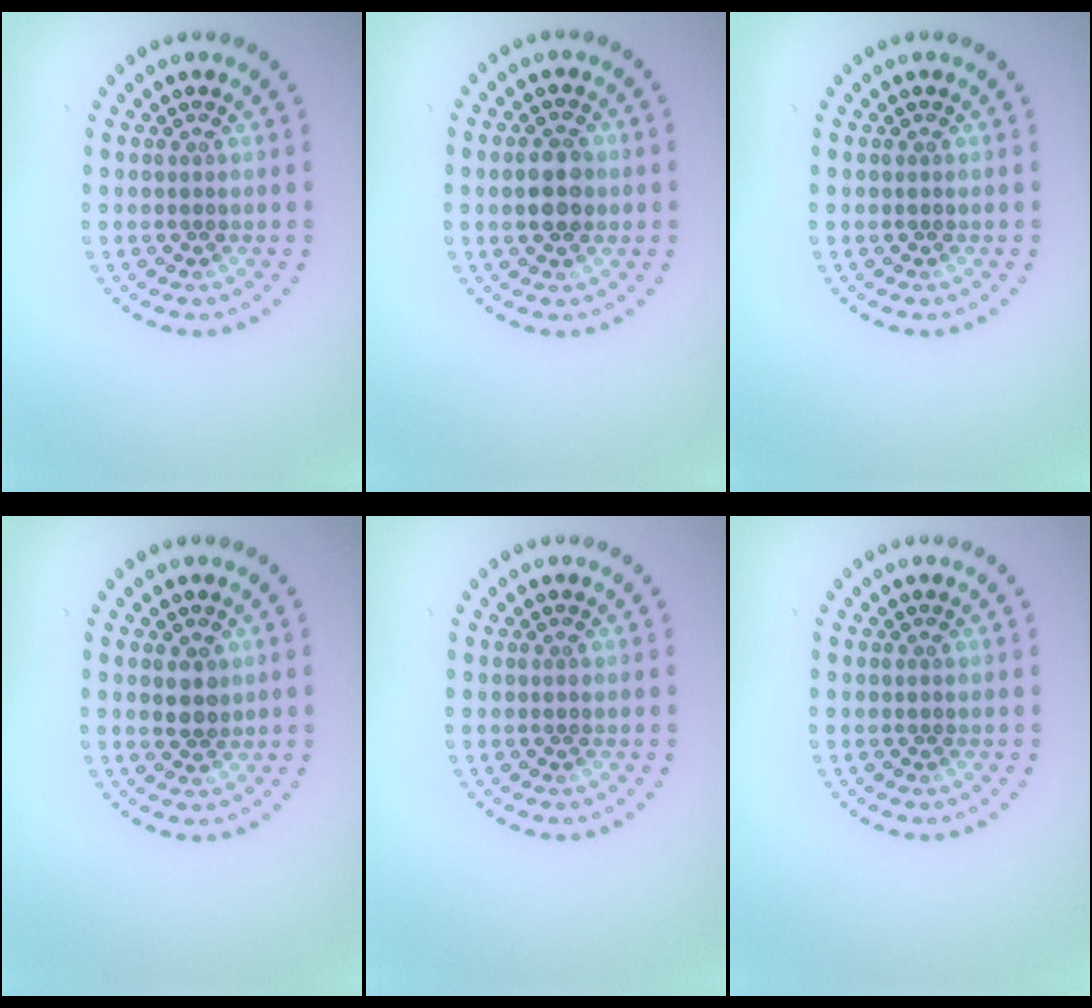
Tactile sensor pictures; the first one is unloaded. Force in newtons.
{"total": 3.3, "press": 3.2, "slide": 0.3}
{"total": 0.0}
{"total": 1.8, "press": 1.7, "slide": 0.7}
{"total": 0.0}
{"total": 0.0}